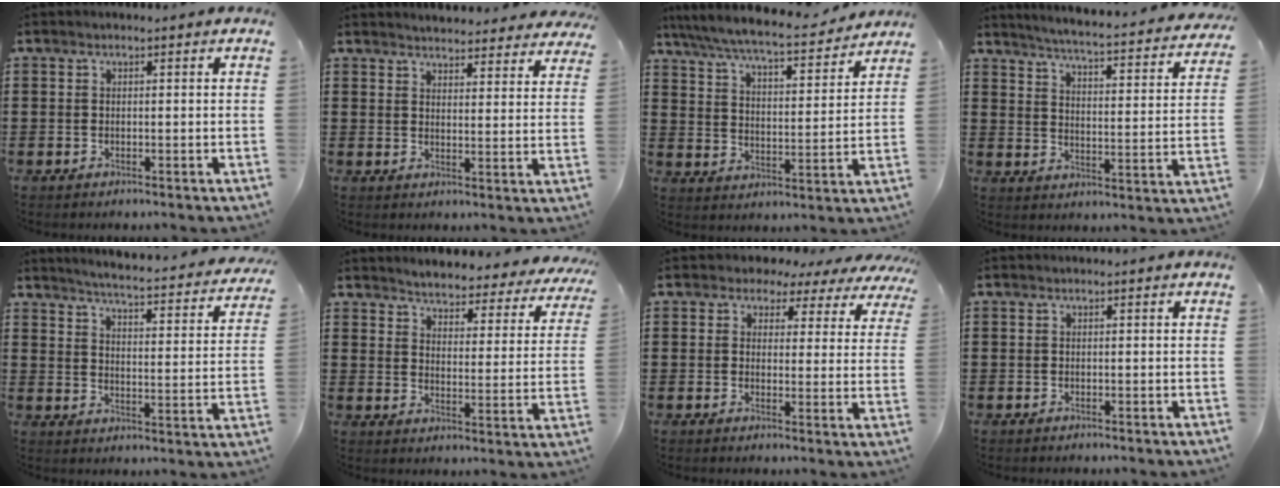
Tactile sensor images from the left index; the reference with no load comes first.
{"total": 3.9, "force": [3.9, 0.0, 0.2], "torque": [-0.011, -0.024, 0.068]}
{"total": 7.2, "force": [6.7, 0.1, 2.7], "torque": [-0.082, -0.043, 0.114]}
{"total": 3.8, "force": [3.5, -0.6, 1.4], "torque": [-0.048, -0.036, 0.048]}
{"total": 3.8, "force": [3.5, -0.6, 1.1], "torque": [-0.043, -0.039, 0.051]}
{"total": 3.7, "force": [3.7, -0.1, 0.1], "torque": [-0.027, -0.036, 0.056]}
{"total": 3.3, "force": [2.5, 2.1, 0.6], "torque": [-0.023, -0.013, 0.039]}
{"total": 0.0}